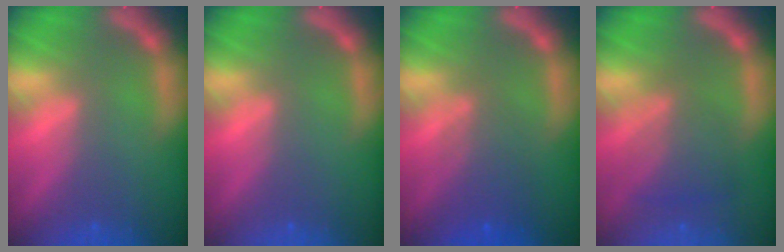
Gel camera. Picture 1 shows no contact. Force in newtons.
{"total": 0.0}
{"total": 4.1}
{"total": 4.6}